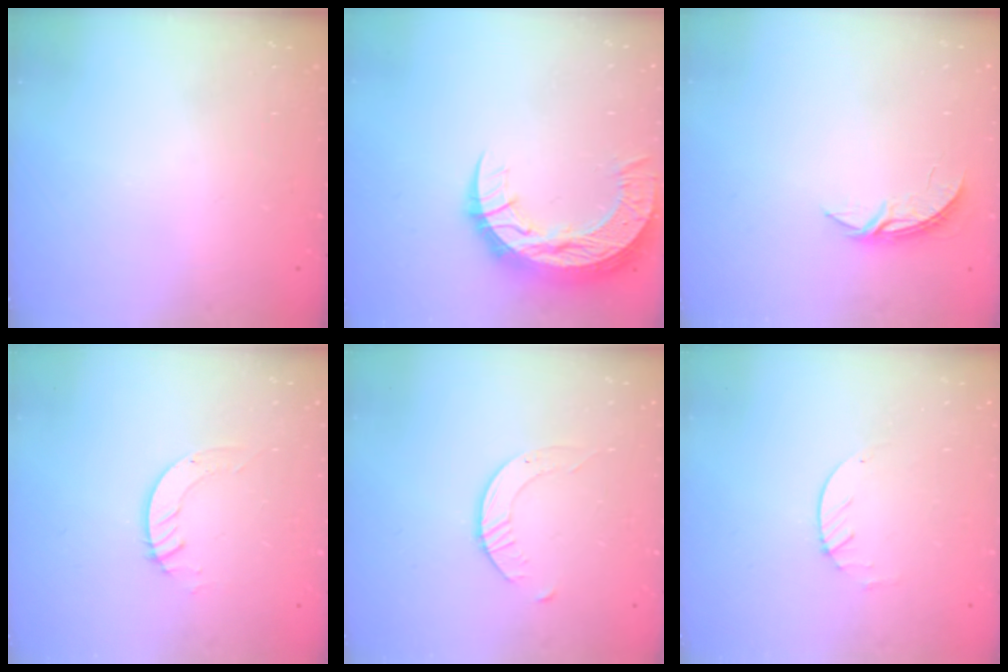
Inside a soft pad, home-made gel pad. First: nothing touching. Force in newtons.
{"total": 15.4, "press": 15.3, "slide": 1.1}
{"total": 3.7, "press": 3.7, "slide": 0.3}
{"total": 3.6, "press": 3.6, "slide": 0.1}
{"total": 2.7, "press": 2.7, "slide": 0.3}
{"total": 1.9, "press": 1.9, "slide": 0.3}